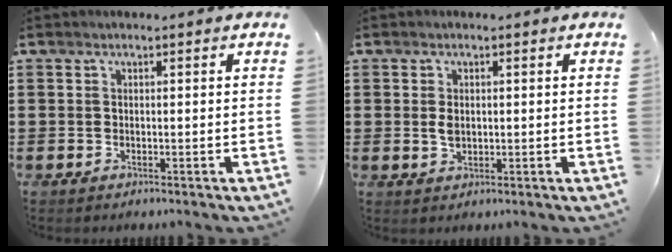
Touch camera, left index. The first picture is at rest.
{"total": 2.2, "force": [0.3, 1.4, 1.7], "torque": [-0.036, 0.005, 0.004]}